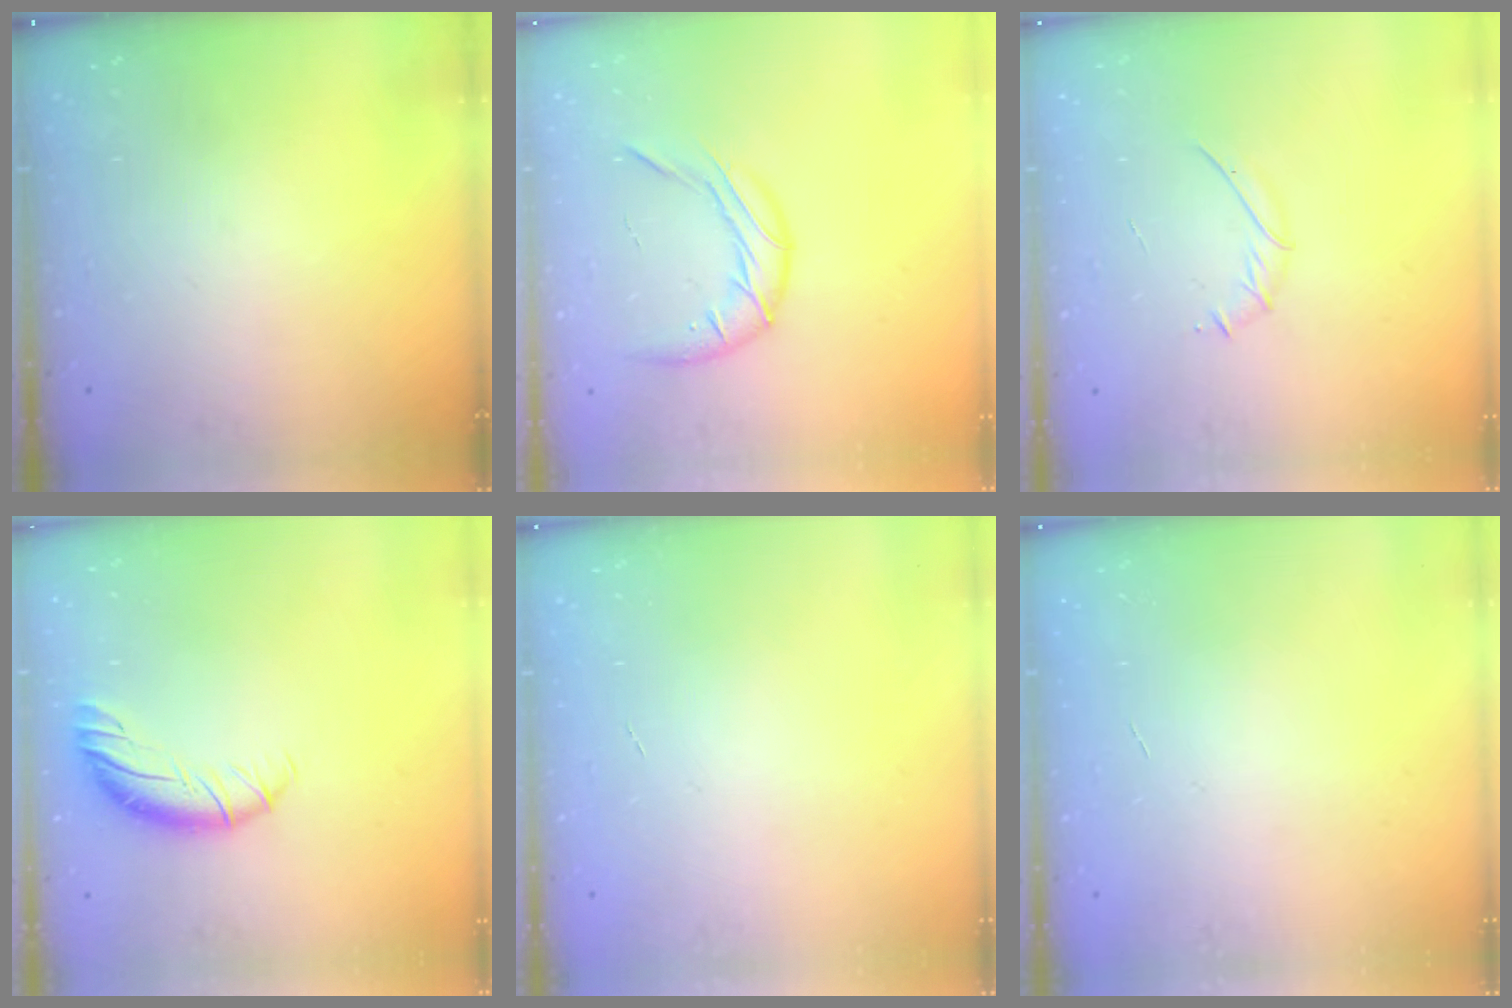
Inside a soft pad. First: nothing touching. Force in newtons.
{"total": 12.6, "press": 12.5, "slide": 1.5}
{"total": 3.8, "press": 3.7, "slide": 1.1}
{"total": 8.4, "press": 8.4, "slide": 1.0}
{"total": 0.0}
{"total": 0.0}